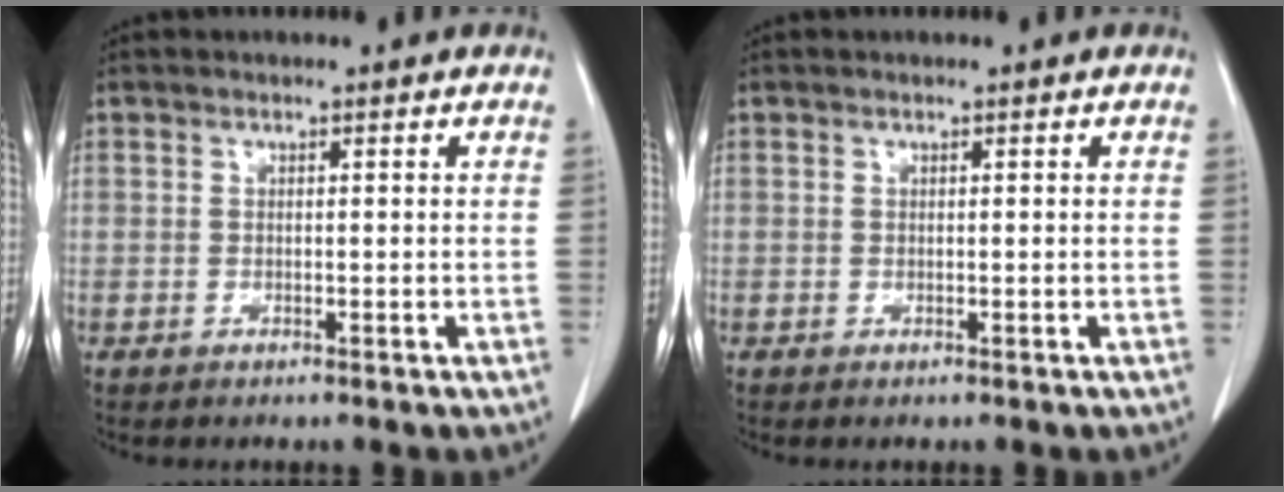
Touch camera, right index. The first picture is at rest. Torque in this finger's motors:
{"motor_torque": [-0.02, 0.00, 0.01, 0.02]}